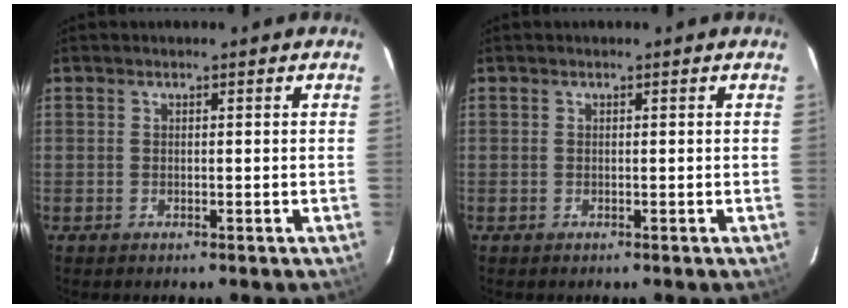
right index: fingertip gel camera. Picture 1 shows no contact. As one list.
[{"total": 0.0}]